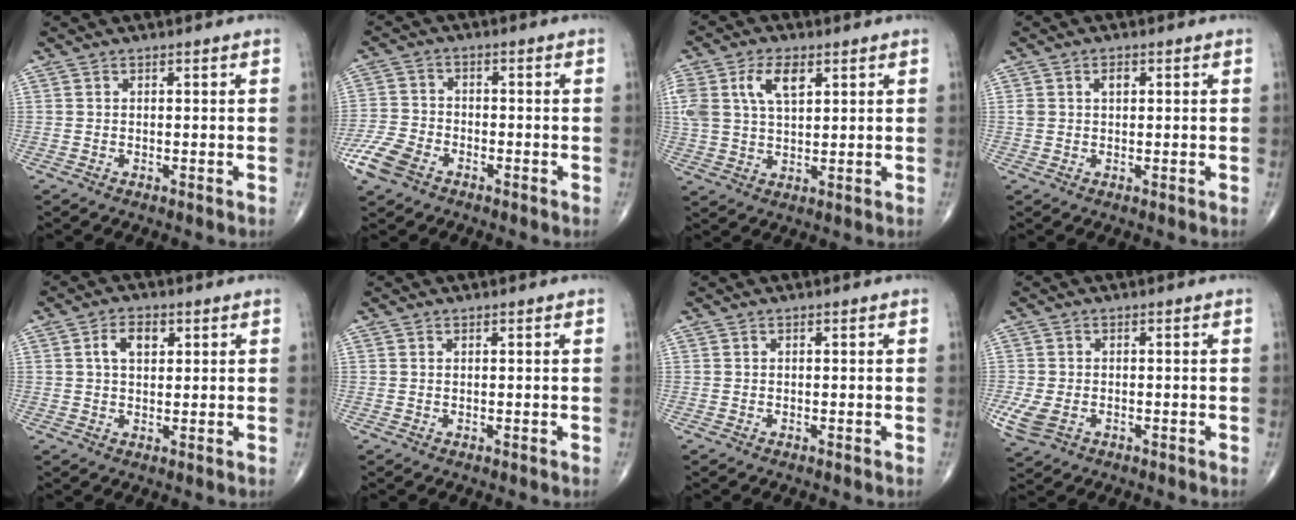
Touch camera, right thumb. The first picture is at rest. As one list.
[{"total": 7.4, "force": [-4.3, 4.5, 4.0], "torque": [-0.091, 0.012, -0.088]}, {"total": 10.1, "force": [3.9, 5.6, 7.5], "torque": [-0.157, 0.001, 0.078]}, {"total": 2.4, "force": [0.8, 1.6, 1.7], "torque": [-0.027, 0.006, 0.015]}, {"total": 4.8, "force": [1.6, 2.9, 3.5], "torque": [-0.054, 0.003, 0.025]}, {"total": 0.0}, {"total": 0.0}, {"total": 5.1, "force": [-1.5, 3.5, 3.5], "torque": [-0.086, -0.002, -0.023]}]